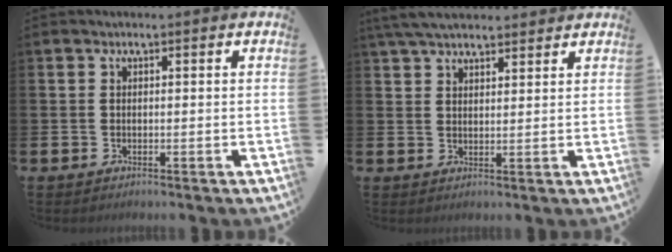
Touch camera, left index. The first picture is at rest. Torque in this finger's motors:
{"motor_torque": [0.97, -1.17, 0.37, 0.21]}